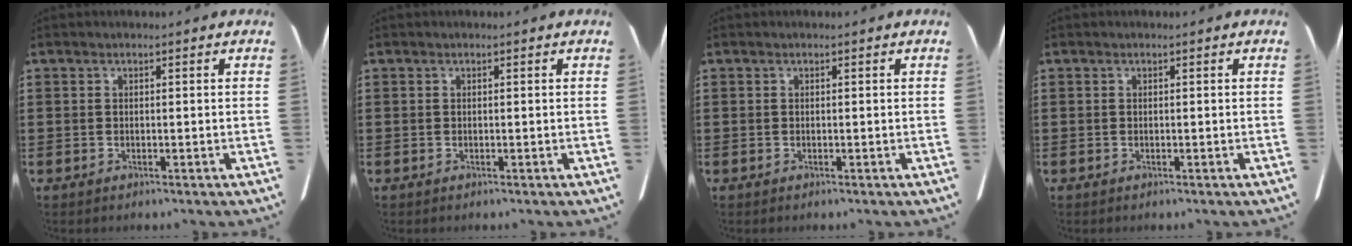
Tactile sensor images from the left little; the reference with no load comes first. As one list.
[{"total": 0.0}, {"total": 0.0}, {"total": 0.0}]